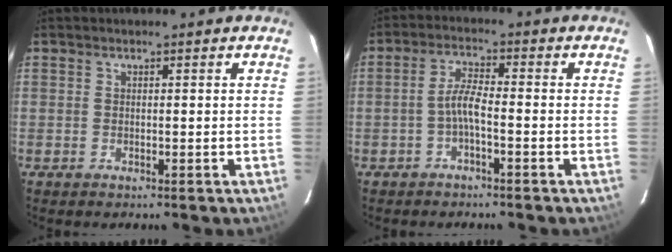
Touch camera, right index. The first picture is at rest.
{"total": 3.5, "force": [-1.6, 0.5, 3.0], "torque": [-0.068, 0.010, -0.034]}